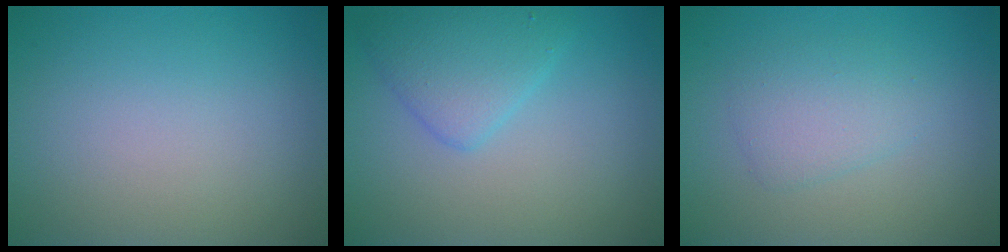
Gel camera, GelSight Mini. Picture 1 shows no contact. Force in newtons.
{"total": 3.3, "press": 3.3, "slide": 0.1}
{"total": 2.4, "press": 2.4, "slide": 0.0}